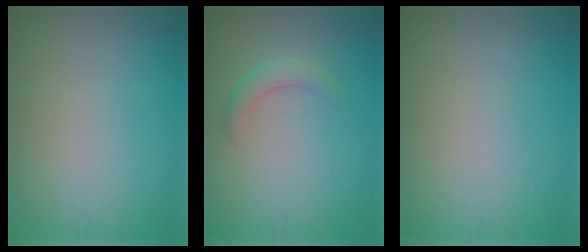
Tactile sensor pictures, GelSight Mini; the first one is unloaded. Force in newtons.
{"total": 1.7, "press": 1.7, "slide": 0.1}
{"total": 0.0}